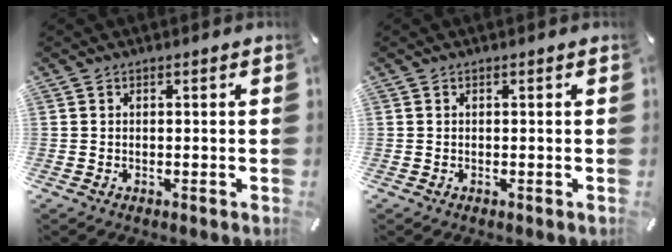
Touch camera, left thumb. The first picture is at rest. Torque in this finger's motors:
{"motor_torque": [-0.03, -0.01, -0.01, 0.01, 0.00]}